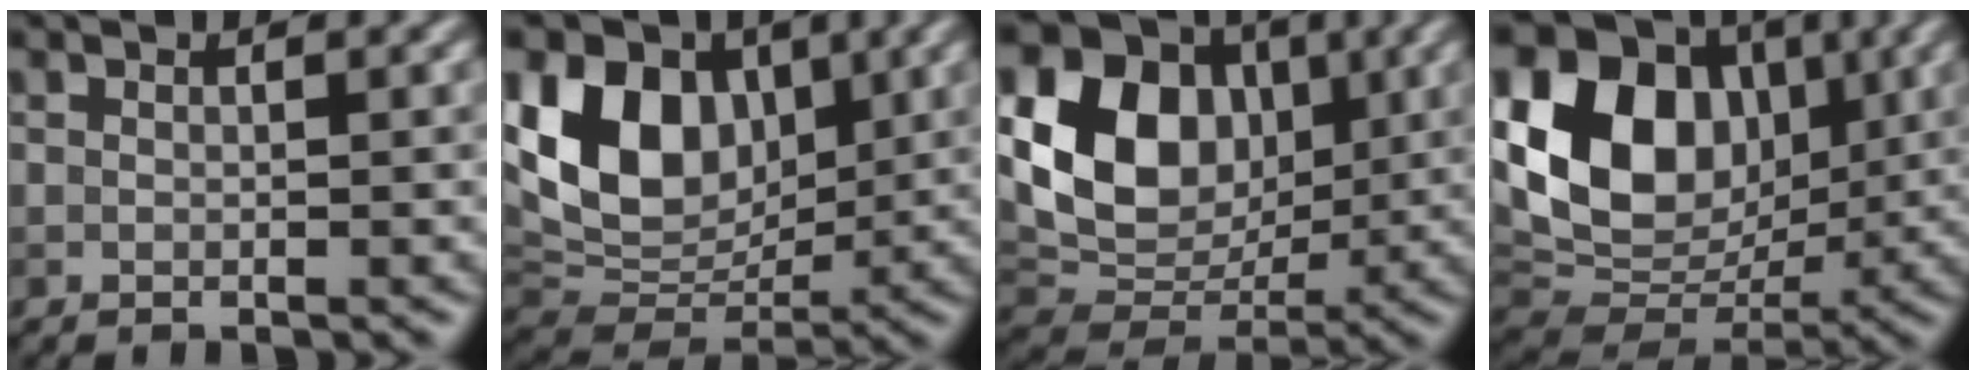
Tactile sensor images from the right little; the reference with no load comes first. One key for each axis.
{"total": 11.1, "fx": 3.2, "fy": 7.8, "fz": 7.1, "tx": -0.137, "ty": 0.002, "tz": 0.050}
{"total": 11.7, "fx": 2.2, "fy": 9.0, "fz": 7.2, "tx": -0.133, "ty": 0.001, "tz": 0.031}
{"total": 14.7, "fx": 3.5, "fy": 11.0, "fz": 9.1, "tx": -0.170, "ty": 0.027, "tz": 0.065}